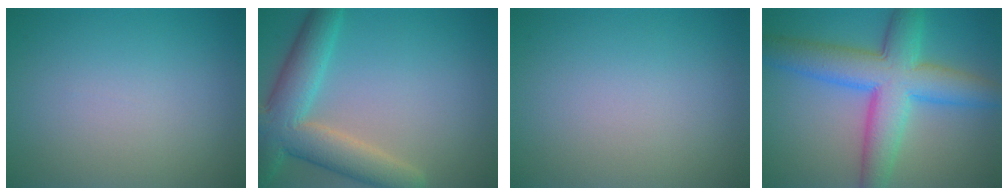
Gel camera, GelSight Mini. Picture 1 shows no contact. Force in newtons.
{"total": 7.3, "press": 7.3, "slide": 0.6}
{"total": 0.0}
{"total": 8.9, "press": 8.9, "slide": 0.1}